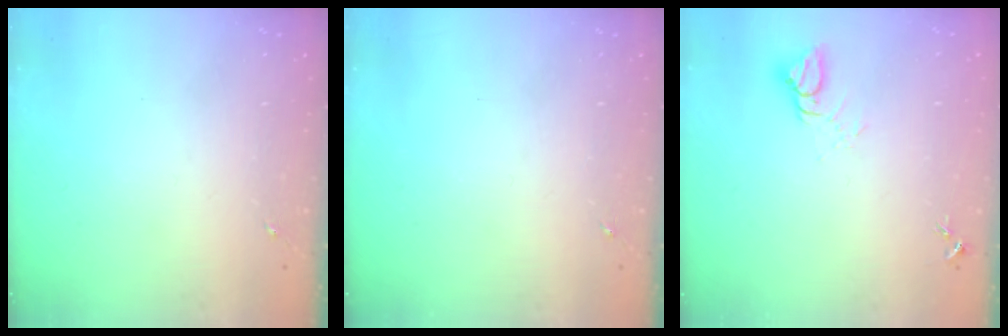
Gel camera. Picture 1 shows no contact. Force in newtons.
{"total": 0.0}
{"total": 4.8, "press": 4.8, "slide": 0.4}